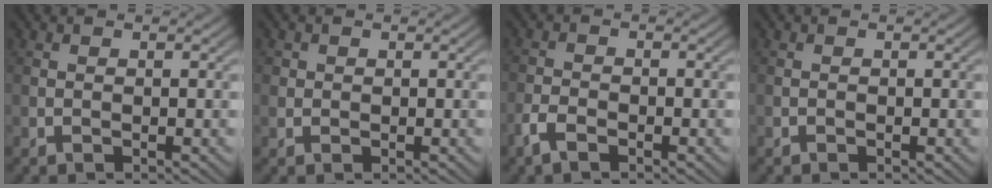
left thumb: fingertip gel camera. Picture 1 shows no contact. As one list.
[{"total": 1.2, "force": [0.2, 1.2, 0.2], "torque": [-0.002, -0.004, 0.003]}, {"total": 3.0, "force": [-2.0, 1.3, 1.8], "torque": [-0.042, -0.003, -0.046]}, {"total": 0.0}]